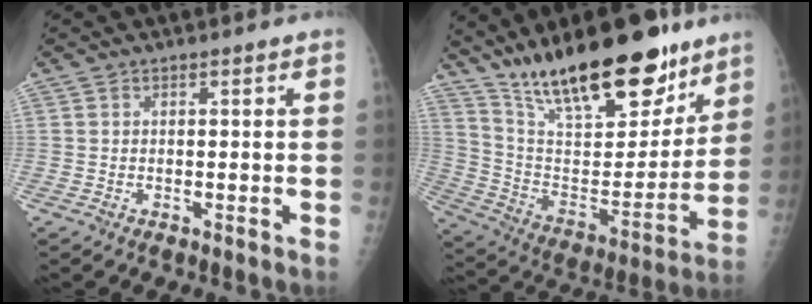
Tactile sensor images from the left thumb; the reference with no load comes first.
{"total": 26.5, "force": [19.1, 9.3, 16.0], "torque": [-0.219, -0.080, 0.321]}